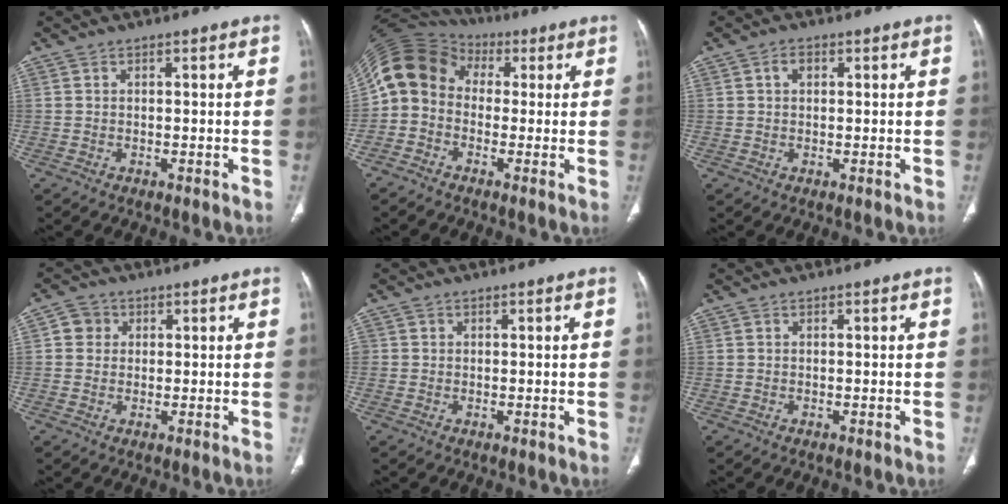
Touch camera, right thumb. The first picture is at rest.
{"total": 11.2, "force": [0.1, 9.4, 6.1], "torque": [-0.110, 0.045, -0.018]}
{"total": 1.8, "force": [0.5, 1.3, 1.2], "torque": [-0.017, 0.006, 0.008]}
{"total": 3.2, "force": [0.7, 3.0, 0.9], "torque": [0.004, 0.005, 0.011]}
{"total": 0.6, "force": [0.1, 0.6, 0.1], "torque": [0.004, 0.003, 0.001]}
{"total": 0.0}